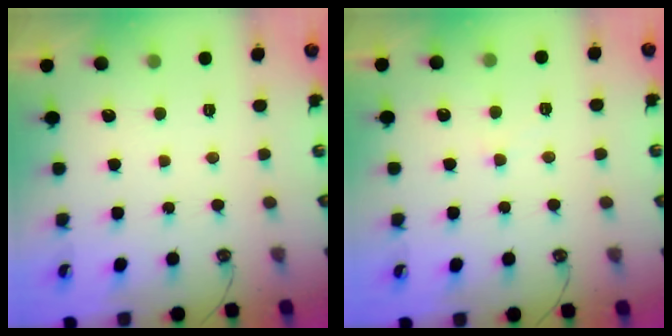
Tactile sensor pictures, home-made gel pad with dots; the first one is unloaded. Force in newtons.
{"total": 1.4, "press": 1.3, "slide": 0.4}